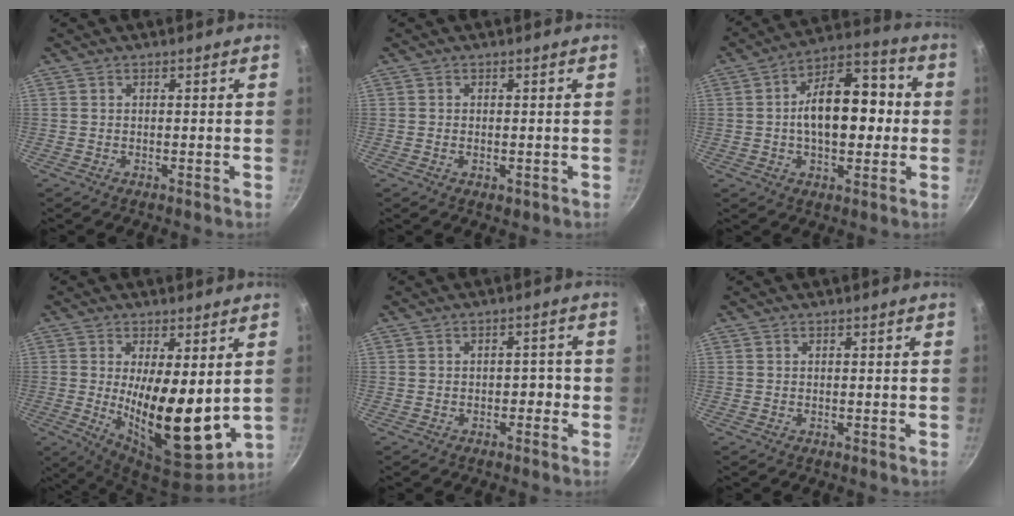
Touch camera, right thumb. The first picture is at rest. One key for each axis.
{"total": 1.8, "fx": -0.4, "fy": 1.1, "fz": 1.4, "tx": -0.021, "ty": -0.004, "tz": -0.005}
{"total": 16.5, "fx": -0.1, "fy": 9.6, "fz": 13.5, "tx": -0.167, "ty": 0.037, "tz": -0.013}
{"total": 16.1, "fx": 0.9, "fy": 6.4, "fz": 14.8, "tx": -0.215, "ty": -0.037, "tz": 0.027}
{"total": 2.4, "fx": -1.0, "fy": 1.6, "fz": 1.5, "tx": 0.001, "ty": 0.018, "tz": -0.015}
{"total": 0.0}